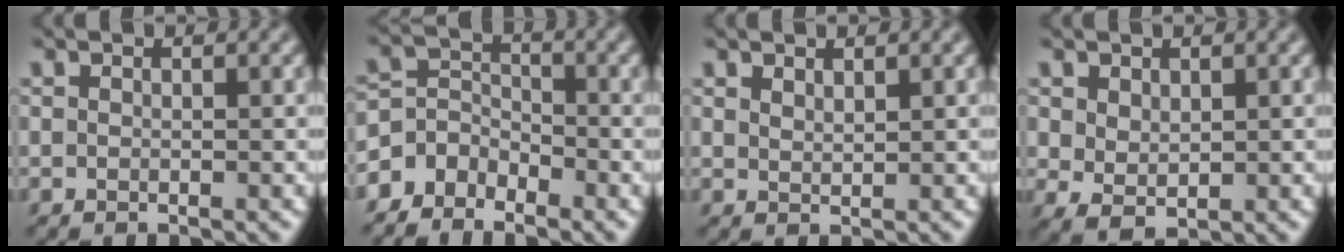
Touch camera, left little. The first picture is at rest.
{"total": 4.0, "force": [-3.0, 2.5, 0.6], "torque": [0.005, 0.006, -0.065]}
{"total": 1.0, "force": [0.9, 0.2, 0.4], "torque": [-0.015, -0.001, 0.021]}
{"total": 2.0, "force": [0.6, 1.3, 1.3], "torque": [-0.032, -0.003, 0.017]}